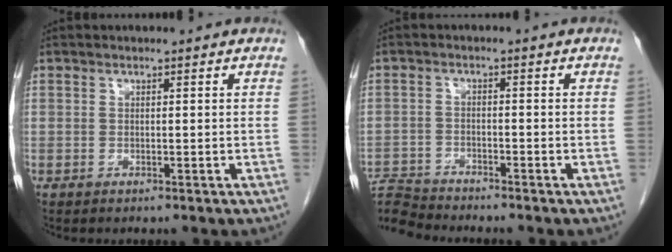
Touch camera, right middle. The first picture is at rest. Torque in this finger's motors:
{"motor_torque": [0.02, -0.37, 0.01, 0.01]}